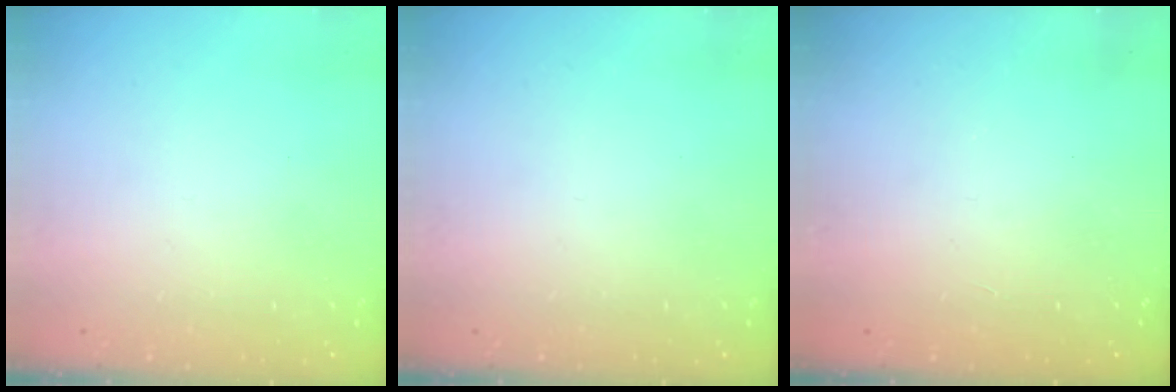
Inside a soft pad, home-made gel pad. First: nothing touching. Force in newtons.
{"total": 0.0}
{"total": 1.2, "press": 1.1, "slide": 0.2}